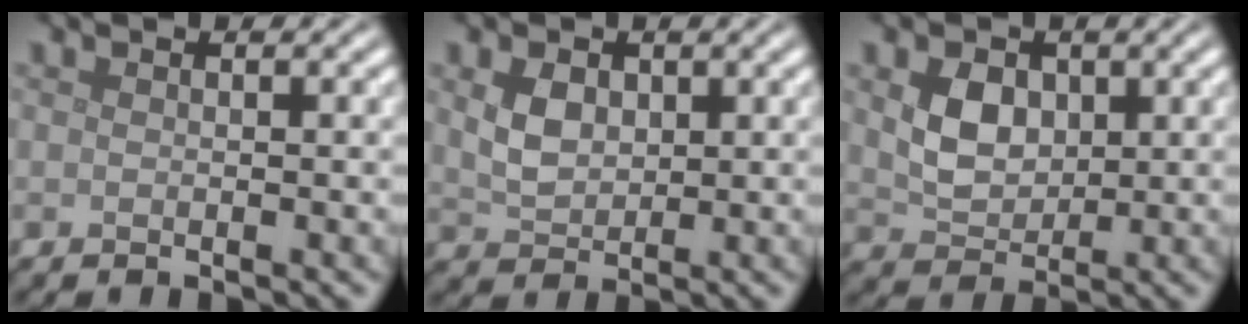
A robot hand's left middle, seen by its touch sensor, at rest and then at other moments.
{"total": 2.7, "force": [0.8, 2.0, 1.7], "torque": [-0.038, -0.001, 0.018]}
{"total": 3.5, "force": [0.9, 2.5, 2.1], "torque": [-0.045, -0.002, 0.017]}